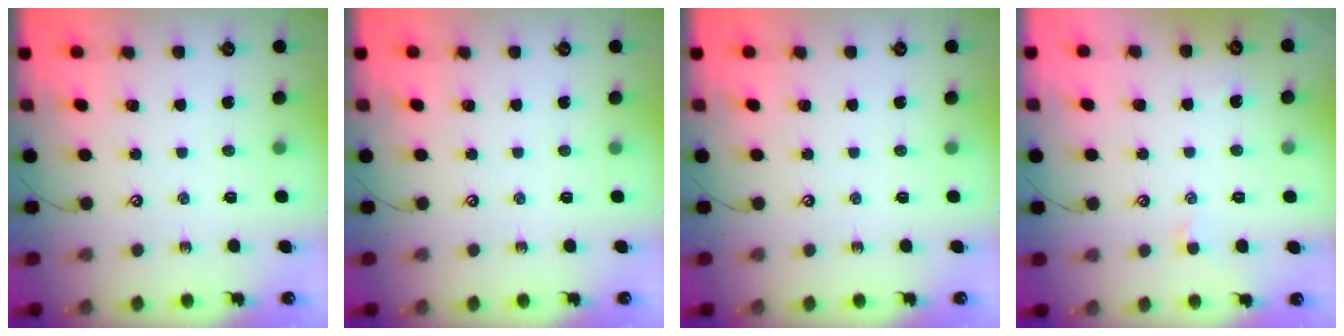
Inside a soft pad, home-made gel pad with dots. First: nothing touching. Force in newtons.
{"total": 0.0}
{"total": 0.0}
{"total": 0.6, "press": 0.3, "slide": 0.5}